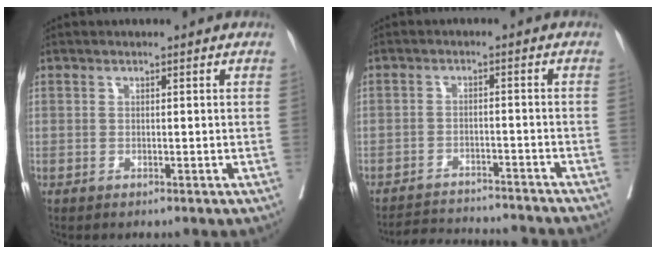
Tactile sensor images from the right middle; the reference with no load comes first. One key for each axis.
{"total": 10.7, "fx": -10.5, "fy": 0.4, "fz": 2.0, "tx": -0.027, "ty": 0.005, "tz": -0.150}